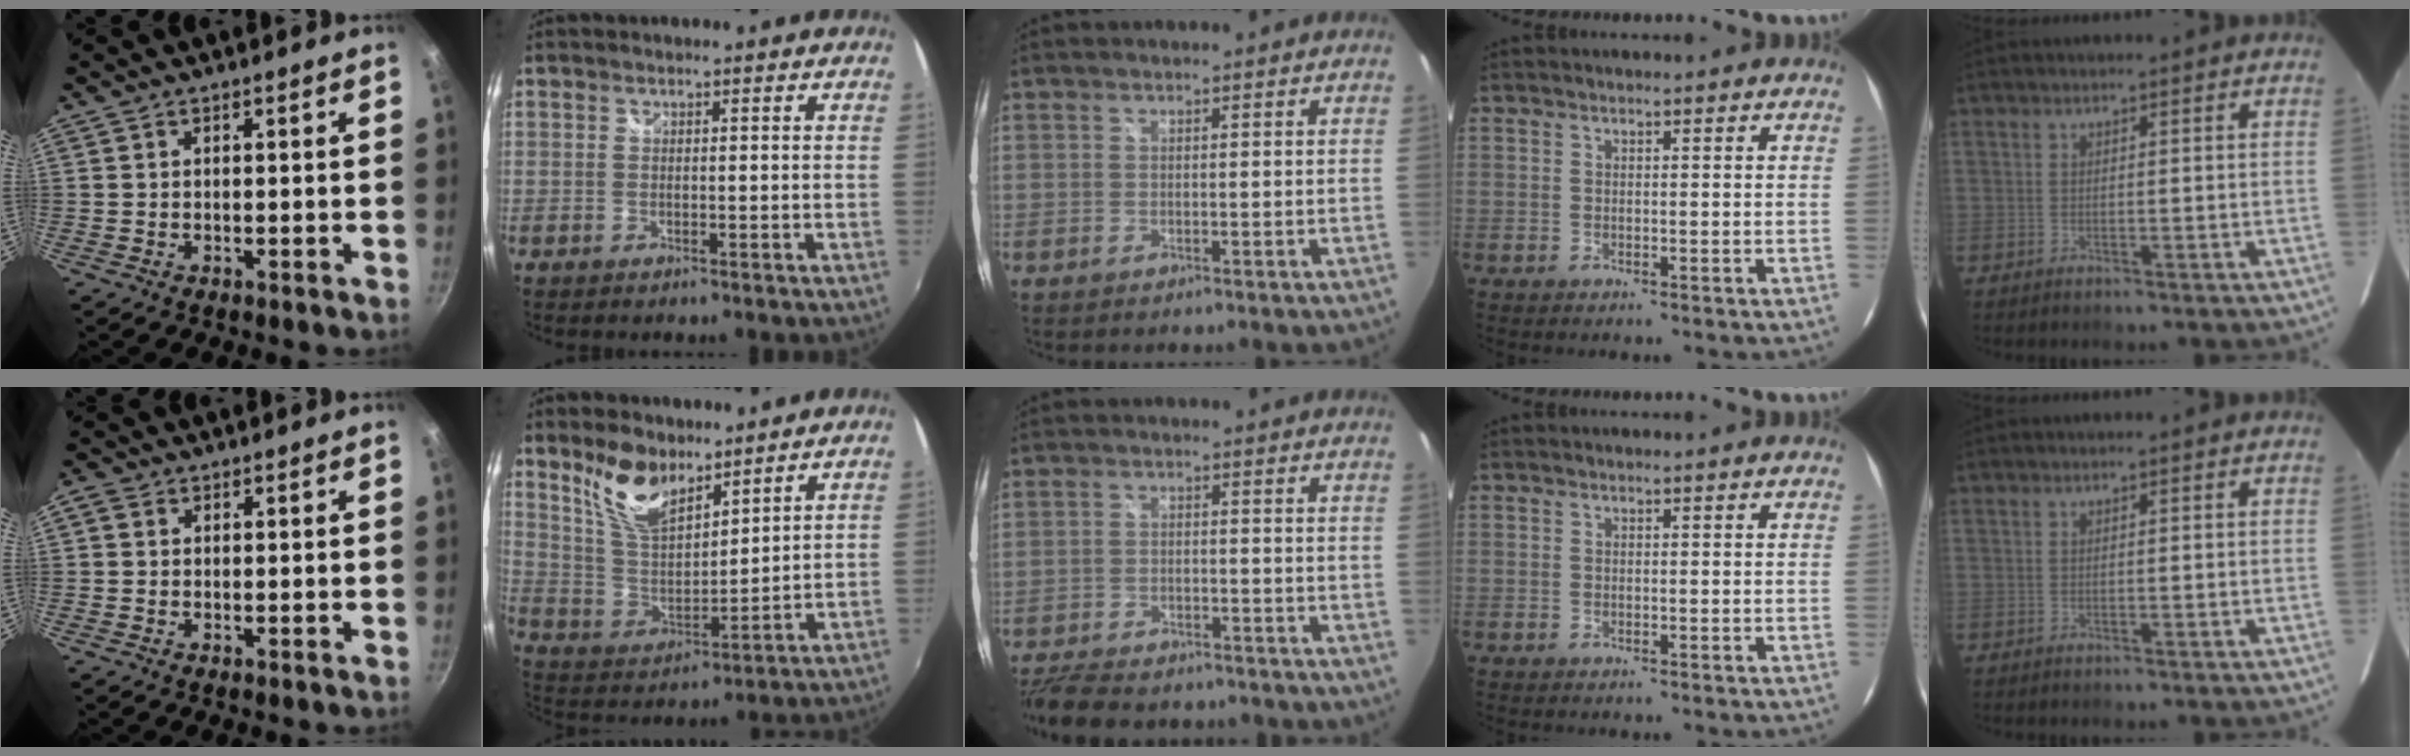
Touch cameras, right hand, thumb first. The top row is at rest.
{"thumb": {"total": 1.6, "force": [0.3, 1.4, 0.7], "torque": [-0.014, 0.005, 0.002]}, "index": {"total": 11.6, "force": [8.2, 4.9, 6.6], "torque": [-0.130, 0.004, 0.166]}, "middle": {"total": 13.8, "force": [-11.4, 5.3, 5.6], "torque": [-0.131, -0.010, -0.171]}}